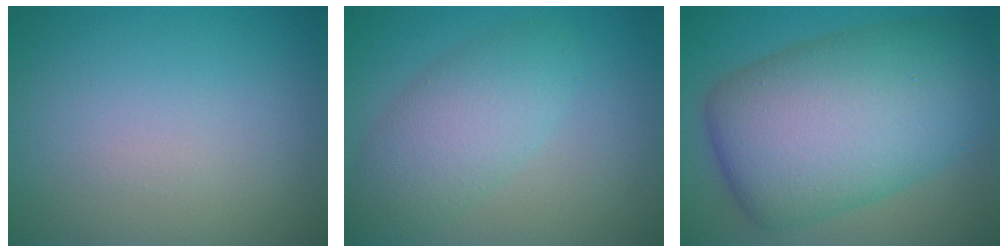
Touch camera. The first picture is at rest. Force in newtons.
{"total": 4.6, "press": 4.6, "slide": 0.2}
{"total": 13.3, "press": 13.3, "slide": 0.0}